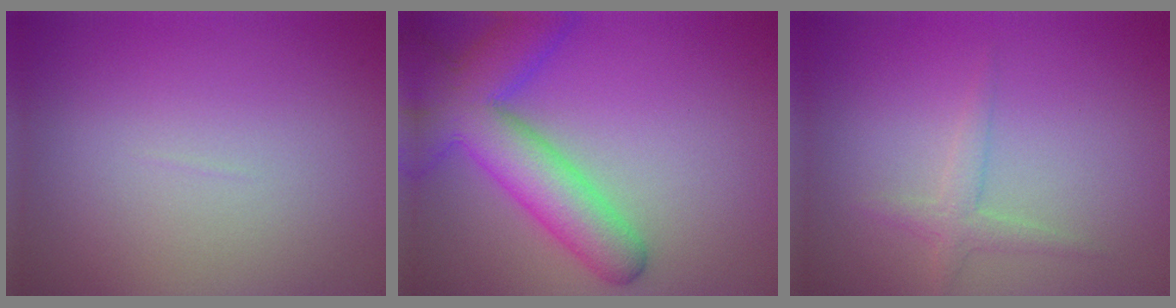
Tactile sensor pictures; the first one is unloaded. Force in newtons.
{"total": 7.9, "press": 7.9, "slide": 0.4}
{"total": 1.6, "press": 1.6, "slide": 0.0}